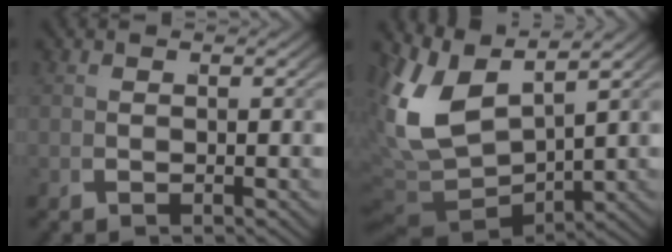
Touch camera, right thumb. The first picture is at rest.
{"total": 11.6, "force": [0.8, 7.8, 8.6], "torque": [-0.218, -0.050, 0.042]}